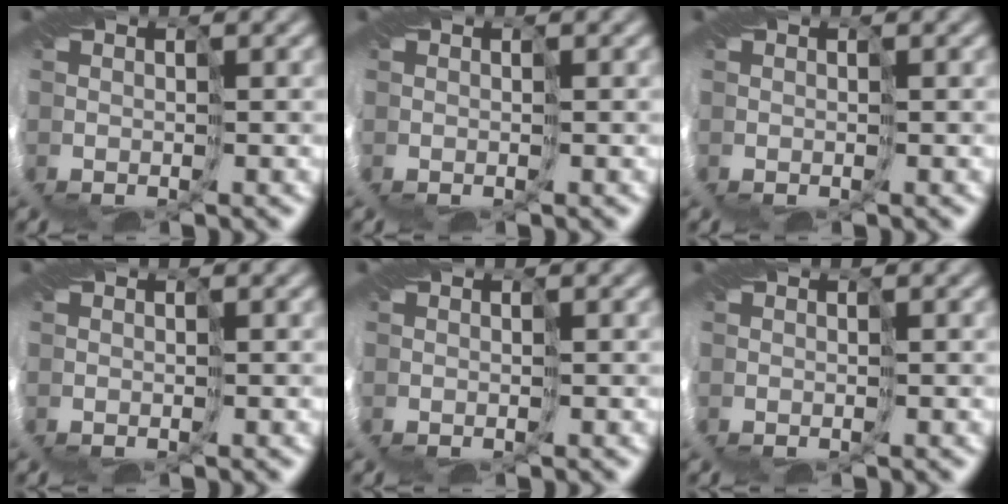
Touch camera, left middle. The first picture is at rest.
{"total": 0.0}
{"total": 0.0}
{"total": 0.0}
{"total": 0.0}
{"total": 0.0}